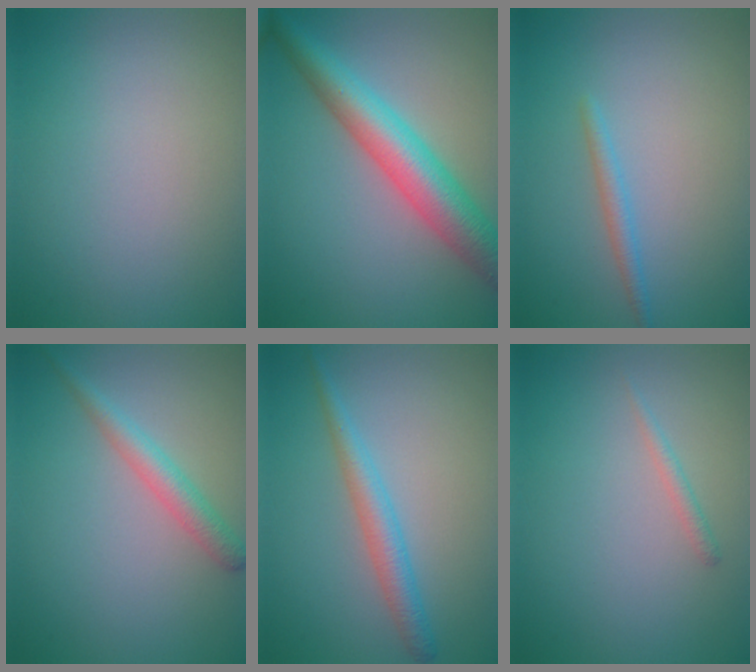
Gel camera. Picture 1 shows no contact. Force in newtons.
{"total": 7.1, "press": 7.1, "slide": 0.1}
{"total": 1.3, "press": 1.3, "slide": 0.0}
{"total": 2.5, "press": 2.5, "slide": 0.1}
{"total": 2.6, "press": 2.6, "slide": 0.0}
{"total": 0.9, "press": 0.9, "slide": 0.0}